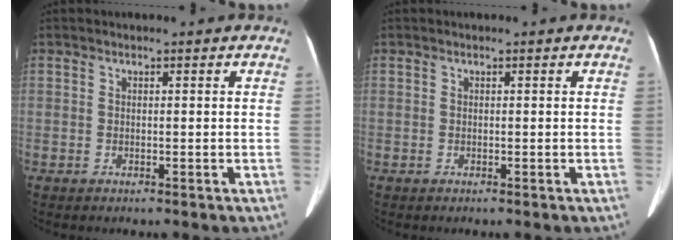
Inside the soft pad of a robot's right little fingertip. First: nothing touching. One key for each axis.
{"total": 0.0}